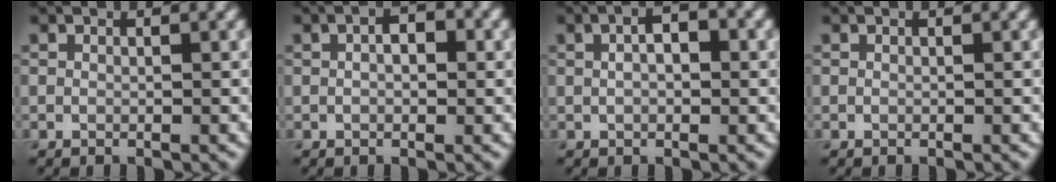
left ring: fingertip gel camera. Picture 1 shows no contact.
{"total": 3.7, "force": [1.1, 2.2, 2.8], "torque": [-0.021, 0.014, -0.010]}
{"total": 3.9, "force": [1.1, 2.0, 3.1], "torque": [-0.042, 0.008, 0.004]}
{"total": 0.0}